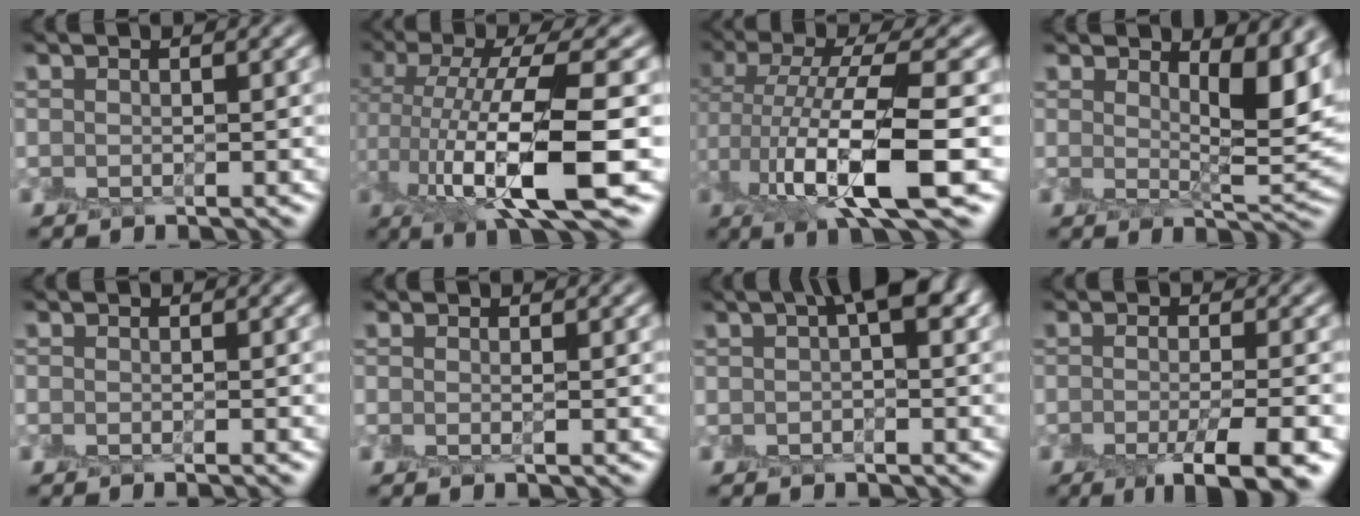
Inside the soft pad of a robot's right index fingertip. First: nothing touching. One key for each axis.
{"total": 9.8, "fx": -1.8, "fy": 2.4, "fz": 9.3, "tx": -0.172, "ty": -0.002, "tz": -0.027}
{"total": 8.9, "fx": -1.3, "fy": 2.3, "fz": 8.5, "tx": -0.161, "ty": 0.001, "tz": -0.022}
{"total": 5.1, "fx": 2.6, "fy": 1.5, "fz": 4.1, "tx": -0.056, "ty": -0.014, "tz": 0.039}
{"total": 0.7, "fx": -0.7, "fy": -0.1, "fz": 0.3, "tx": -0.004, "ty": -0.011, "tz": -0.011}
{"total": 0.5, "fx": -0.2, "fy": -0.2, "fz": 0.4, "tx": -0.009, "ty": -0.007, "tz": -0.006}
{"total": 4.3, "fx": 1.4, "fy": 1.7, "fz": 3.7, "tx": -0.044, "ty": 0.014, "tz": 0.011}
{"total": 7.4, "fx": -3.9, "fy": 1.9, "fz": 6.0, "tx": -0.080, "ty": -0.015, "tz": -0.055}